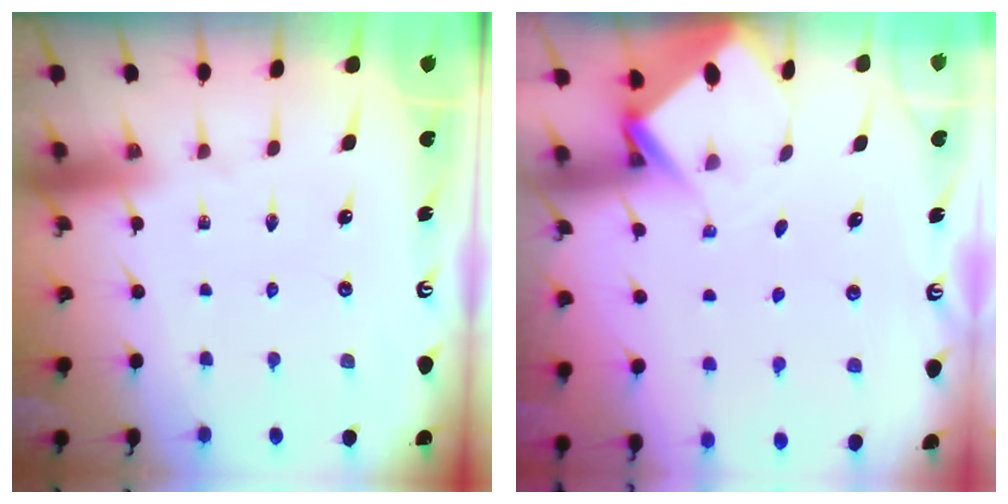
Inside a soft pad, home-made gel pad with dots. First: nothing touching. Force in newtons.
{"total": 3.8, "press": 3.8, "slide": 0.3}